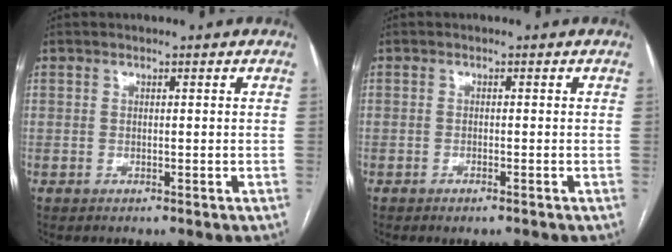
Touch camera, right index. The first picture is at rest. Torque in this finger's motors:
{"motor_torque": [0.33, -0.09, -0.05, 0.00]}